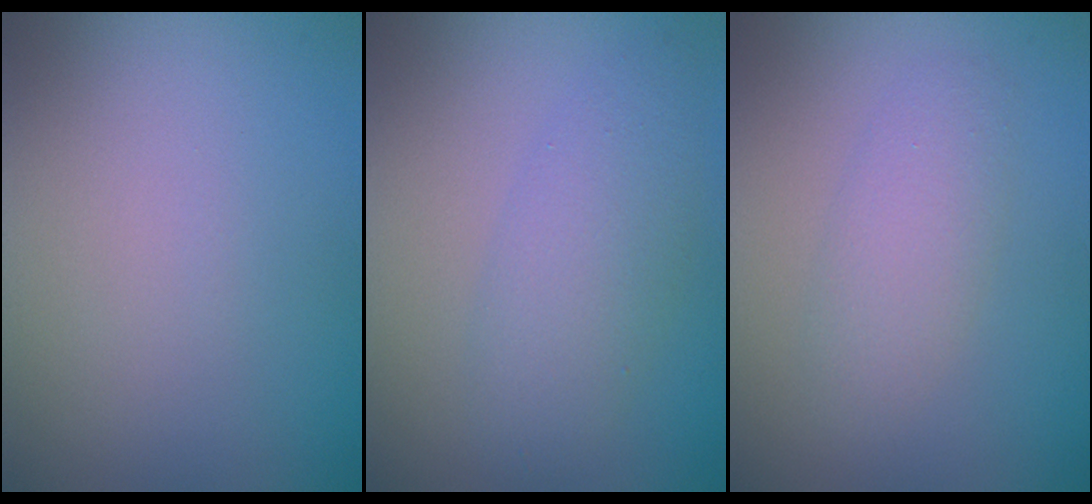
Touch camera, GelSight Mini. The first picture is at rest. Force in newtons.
{"total": 3.7, "press": 3.7, "slide": 0.1}
{"total": 2.4, "press": 2.4, "slide": 0.1}